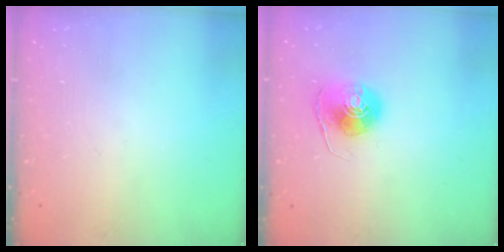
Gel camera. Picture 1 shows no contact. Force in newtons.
{"total": 8.5, "press": 8.4, "slide": 0.3}